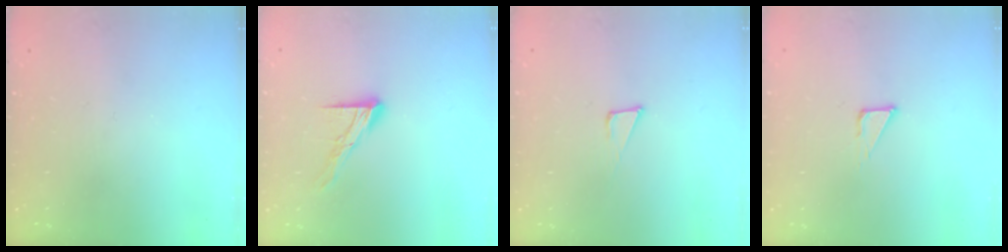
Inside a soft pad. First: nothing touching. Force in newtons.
{"total": 10.4, "press": 10.3, "slide": 0.9}
{"total": 5.4, "press": 5.3, "slide": 1.1}
{"total": 2.3, "press": 2.3, "slide": 0.1}